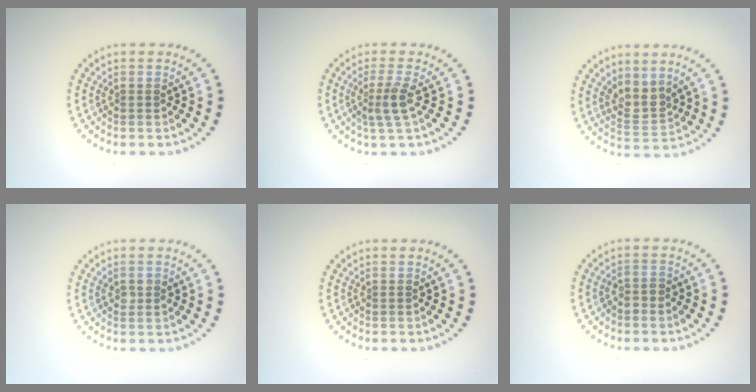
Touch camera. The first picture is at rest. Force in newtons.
{"total": 2.4, "press": 1.9, "slide": 1.5}
{"total": 2.5, "press": 2.0, "slide": 1.5}
{"total": 1.2, "press": 1.1, "slide": 0.3}
{"total": 0.0}
{"total": 1.1, "press": 1.0, "slide": 0.4}